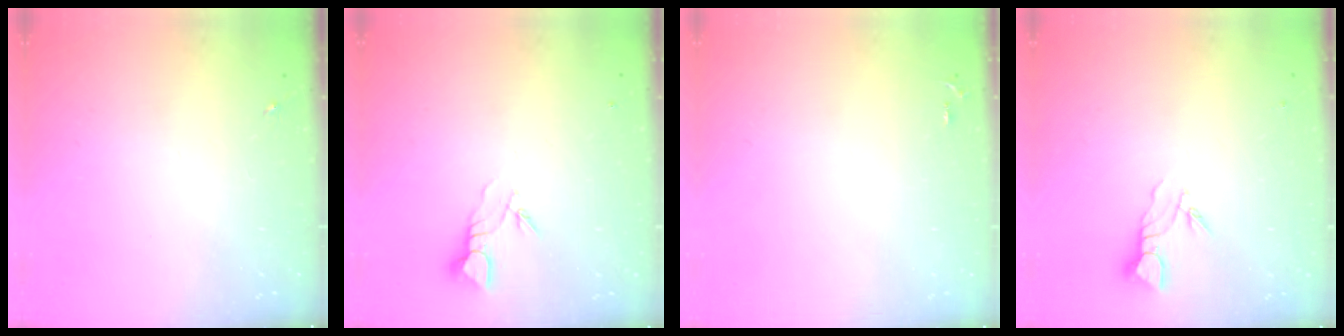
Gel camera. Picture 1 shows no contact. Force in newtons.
{"total": 3.9, "press": 3.9, "slide": 0.2}
{"total": 2.5, "press": 2.5, "slide": 0.3}
{"total": 4.3, "press": 4.3, "slide": 0.3}